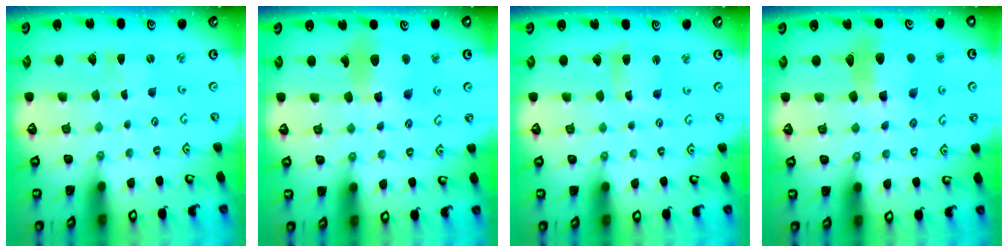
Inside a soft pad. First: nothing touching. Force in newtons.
{"total": 11.5, "press": 11.4, "slide": 1.3}
{"total": 6.9, "press": 6.8, "slide": 1.0}
{"total": 11.8, "press": 11.7, "slide": 1.3}